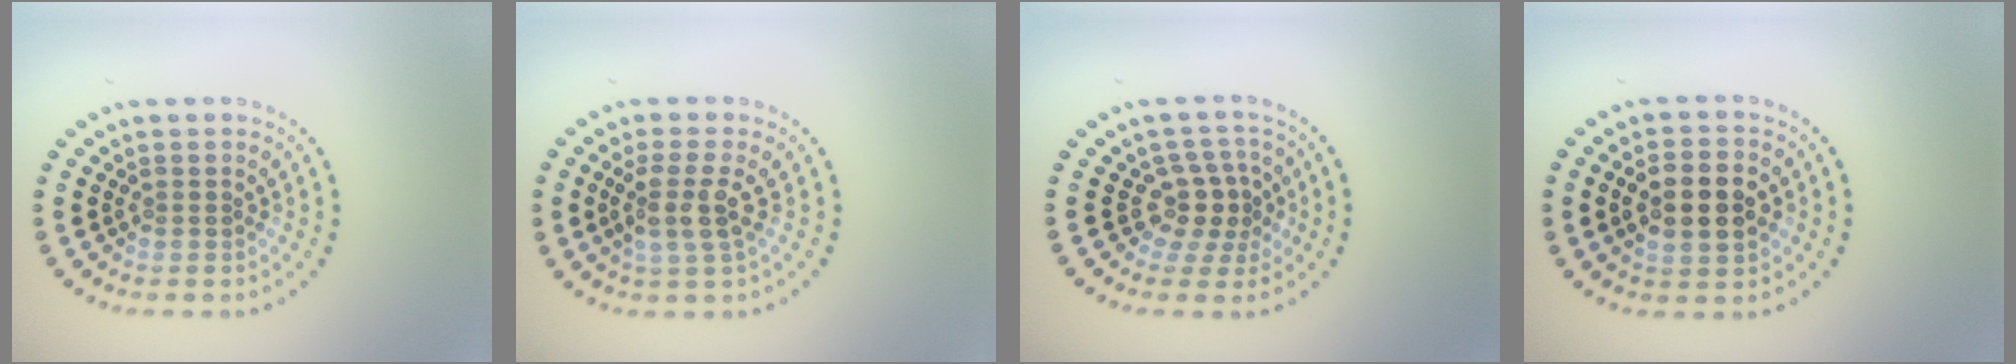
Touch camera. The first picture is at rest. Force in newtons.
{"total": 2.9, "press": 2.4, "slide": 1.7}
{"total": 2.9, "press": 2.3, "slide": 1.8}
{"total": 5.0, "press": 5.0, "slide": 0.2}